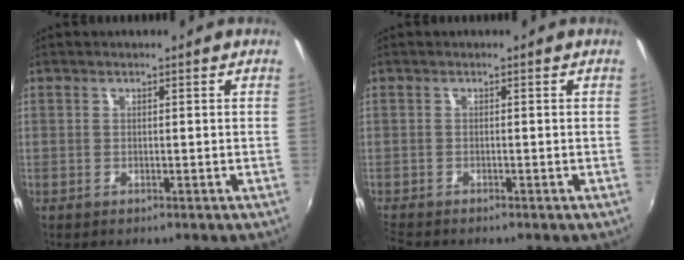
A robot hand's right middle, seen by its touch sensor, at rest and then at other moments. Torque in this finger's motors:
{"motor_torque": [1.02, -1.12, 0.43, 0.13]}